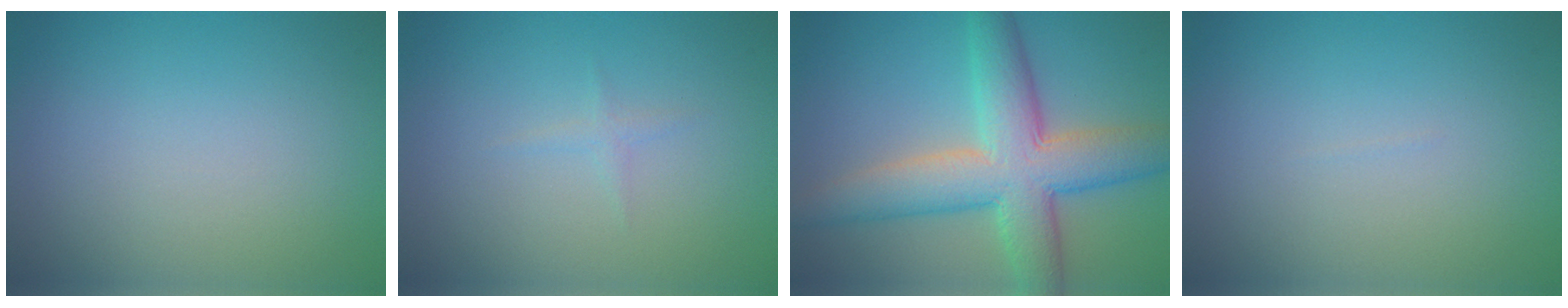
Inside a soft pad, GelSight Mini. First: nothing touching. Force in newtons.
{"total": 0.8, "press": 0.8, "slide": 0.1}
{"total": 9.0, "press": 9.0, "slide": 0.4}
{"total": 0.0}